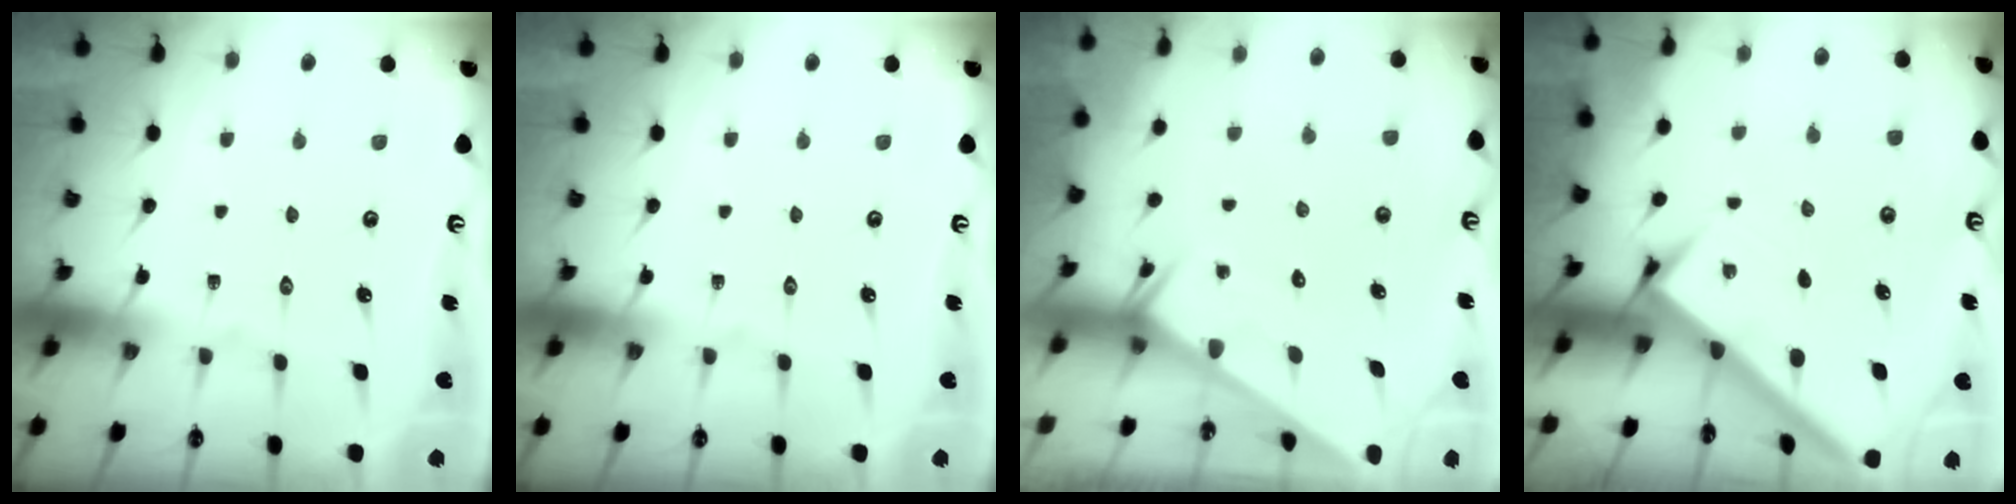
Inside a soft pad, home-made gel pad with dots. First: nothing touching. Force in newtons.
{"total": 0.0}
{"total": 3.6, "press": 3.6, "slide": 0.3}
{"total": 2.8, "press": 2.8, "slide": 0.3}